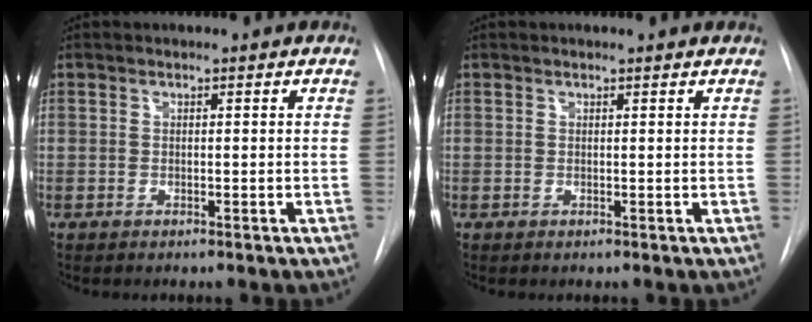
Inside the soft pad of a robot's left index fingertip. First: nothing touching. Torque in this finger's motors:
{"motor_torque": [0.03, -0.06, -0.07, 0.01]}